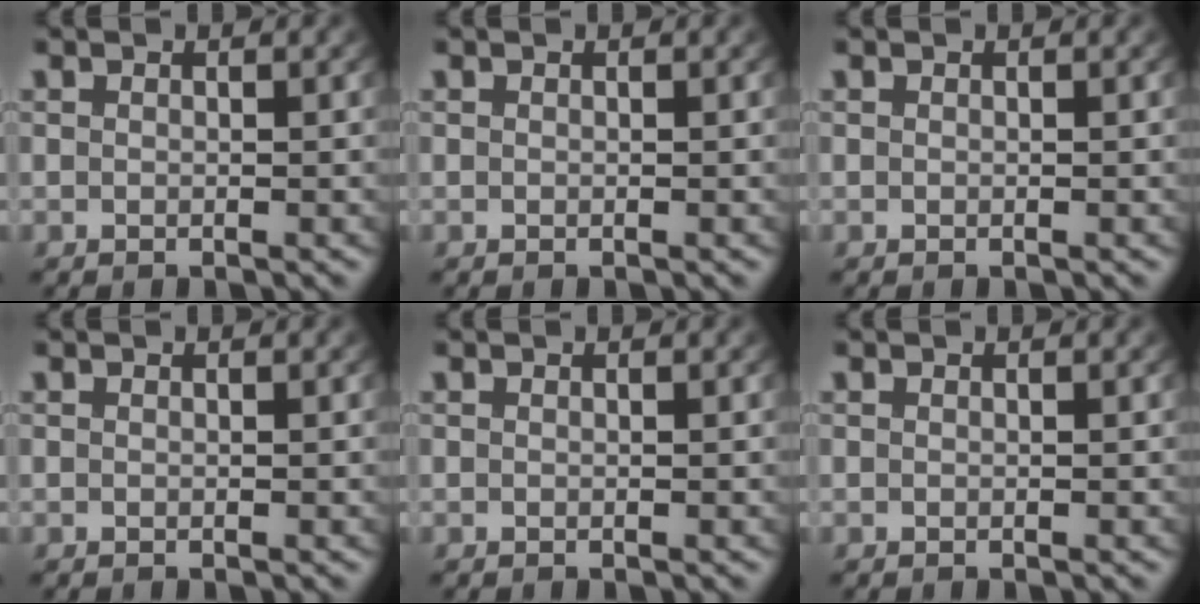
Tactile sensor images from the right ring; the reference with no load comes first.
{"total": 0.0}
{"total": 0.0}
{"total": 0.0}
{"total": 0.0}
{"total": 0.0}